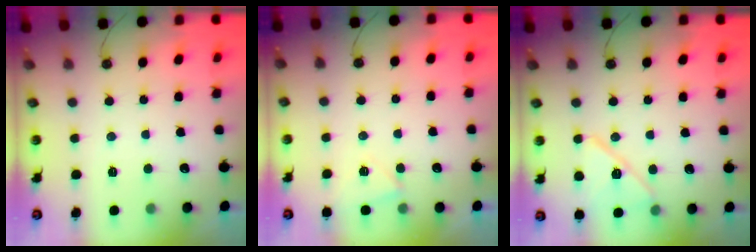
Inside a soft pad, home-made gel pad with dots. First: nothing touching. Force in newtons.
{"total": 4.8, "press": 4.2, "slide": 2.3}
{"total": 12.7, "press": 12.7, "slide": 1.4}